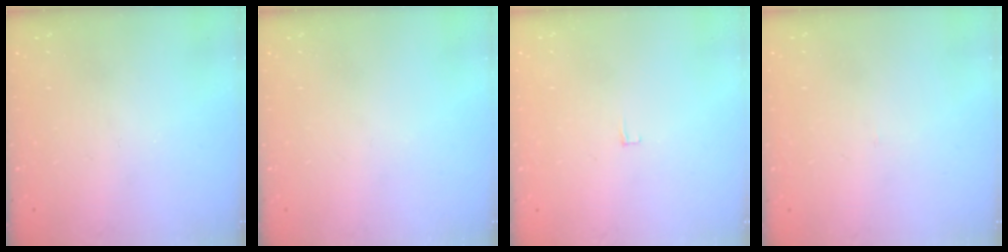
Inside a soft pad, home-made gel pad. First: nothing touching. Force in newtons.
{"total": 0.0}
{"total": 3.8, "press": 3.8, "slide": 0.3}
{"total": 1.5, "press": 1.5, "slide": 0.1}